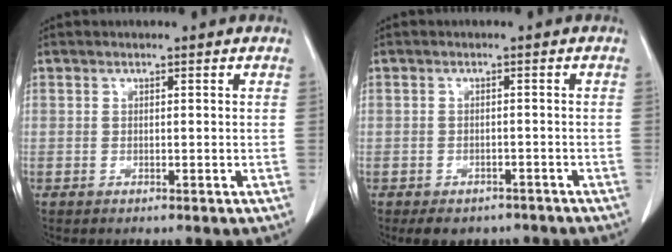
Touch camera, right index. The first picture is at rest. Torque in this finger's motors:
{"motor_torque": [-0.78, -0.32, -0.34, -0.11]}